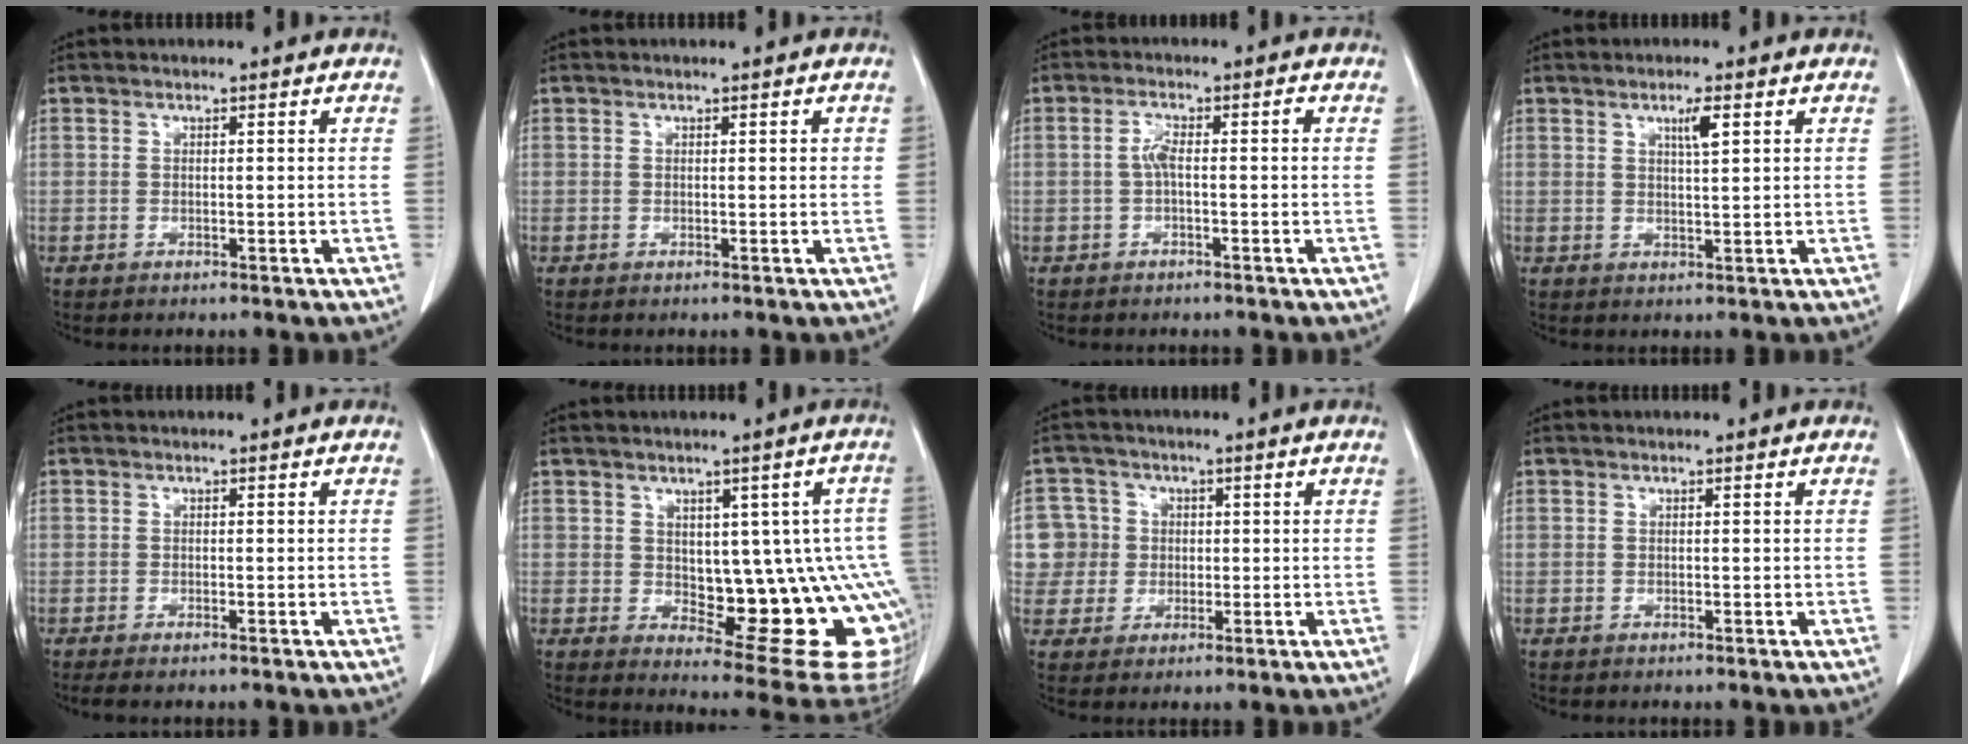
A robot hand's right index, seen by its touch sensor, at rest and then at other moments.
{"total": 0.8, "force": [0.2, 0.2, 0.8], "torque": [-0.011, 0.001, 0.004]}
{"total": 3.0, "force": [-0.2, 0.7, 2.9], "torque": [-0.057, 0.012, -0.001]}
{"total": 2.8, "force": [1.3, 0.1, 2.5], "torque": [-0.044, -0.003, 0.023]}
{"total": 1.9, "force": [-1.6, 0.1, 1.1], "torque": [-0.016, -0.005, -0.022]}
{"total": 16.8, "force": [-1.5, 6.7, 15.4], "torque": [-0.124, 0.017, 0.008]}
{"total": 7.3, "force": [0.8, 7.2, 0.4], "torque": [-0.013, 0.028, 0.025]}
{"total": 0.0}